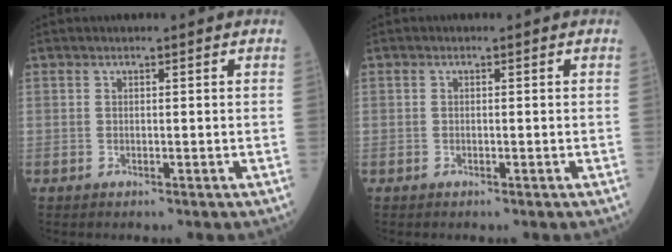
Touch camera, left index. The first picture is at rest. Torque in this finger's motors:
{"motor_torque": [0.00, 0.00, 0.00, 0.00]}